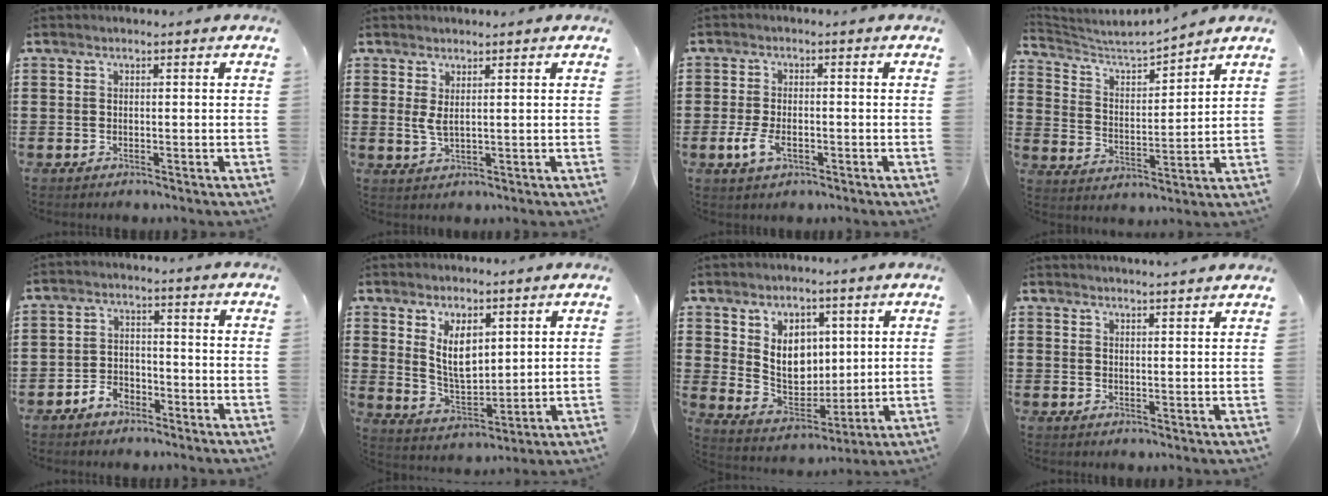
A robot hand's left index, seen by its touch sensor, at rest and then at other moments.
{"total": 2.4, "force": [1.2, 0.6, 2.1], "torque": [-0.052, -0.003, 0.020]}
{"total": 4.1, "force": [-1.3, 2.1, 3.2], "torque": [-0.077, -0.004, -0.029]}
{"total": 4.2, "force": [4.0, 0.5, 1.2], "torque": [-0.046, -0.031, 0.061]}
{"total": 3.2, "force": [-2.7, 1.6, 0.8], "torque": [-0.020, 0.009, -0.055]}
{"total": 6.8, "force": [3.7, 3.4, 4.6], "torque": [-0.086, -0.011, 0.065]}
{"total": 8.1, "force": [2.6, 6.3, 4.3], "torque": [-0.082, 0.002, 0.049]}
{"total": 2.2, "force": [2.1, -0.5, 0.1], "torque": [-0.007, -0.007, 0.041]}